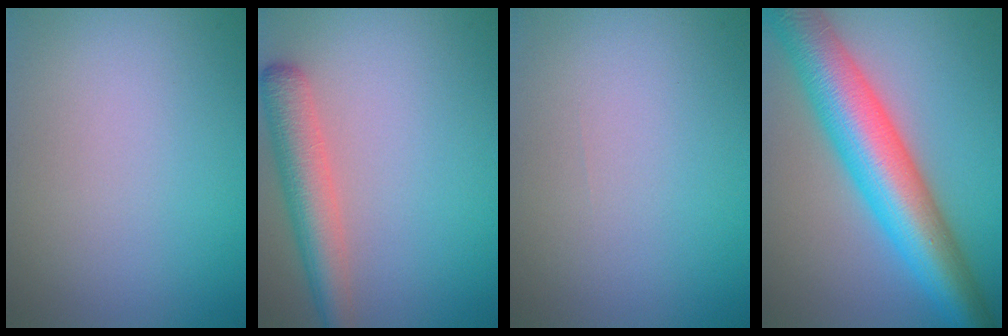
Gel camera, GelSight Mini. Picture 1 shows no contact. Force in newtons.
{"total": 4.4, "press": 4.3, "slide": 0.2}
{"total": 0.0}
{"total": 10.9, "press": 10.9, "slide": 0.4}